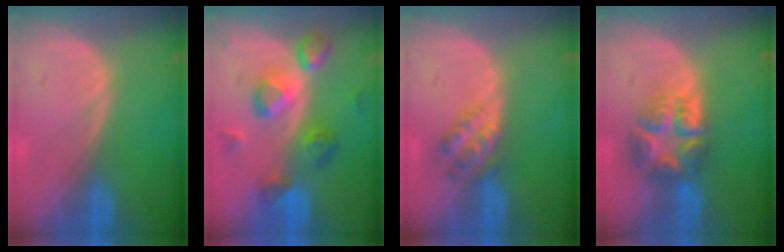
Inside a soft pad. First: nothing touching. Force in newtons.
{"total": 7.7, "press": 7.7, "slide": 0.6}
{"total": 4.5, "press": 3.9, "slide": 2.2}
{"total": 7.8, "press": 6.8, "slide": 3.9}